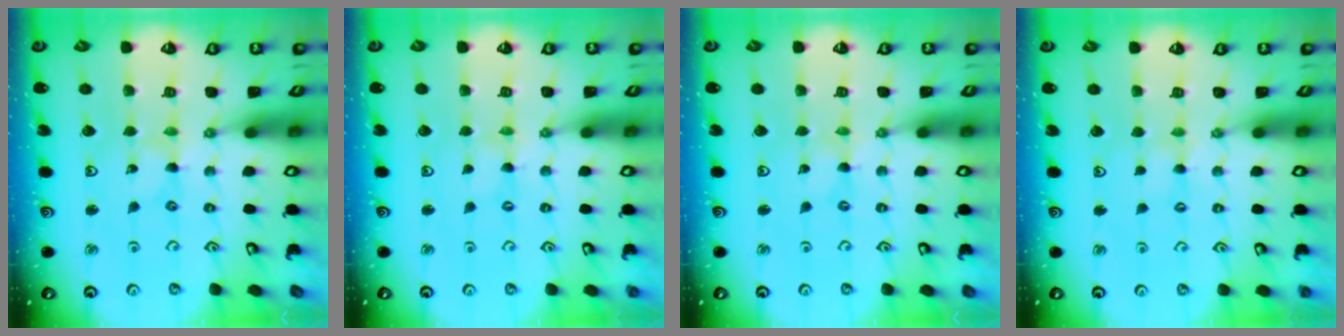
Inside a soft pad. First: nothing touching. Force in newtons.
{"total": 0.0}
{"total": 0.0}
{"total": 2.8, "press": 2.8, "slide": 0.3}